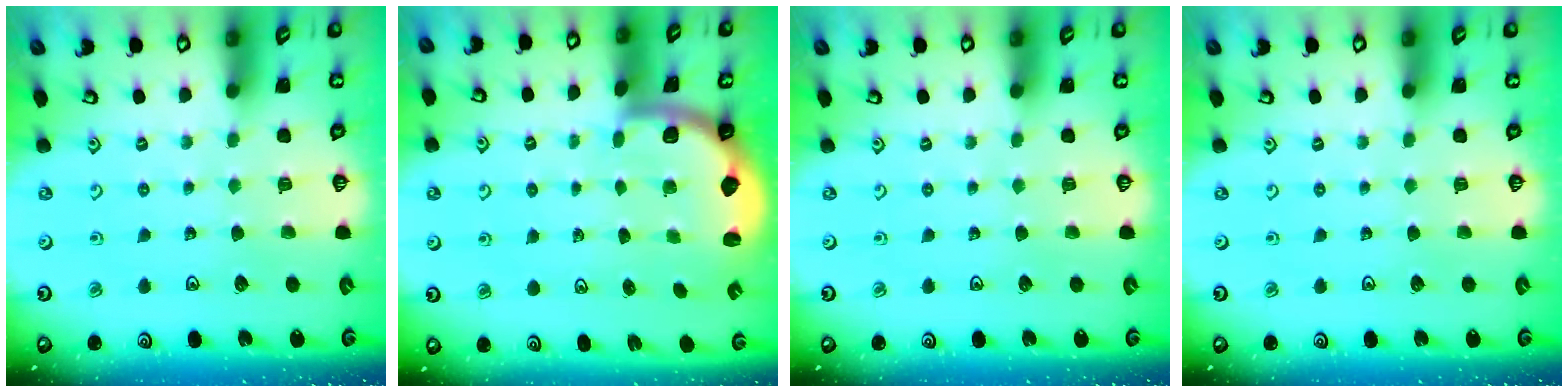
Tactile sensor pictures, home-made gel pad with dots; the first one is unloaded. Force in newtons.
{"total": 2.0, "press": 2.0, "slide": 0.5}
{"total": 0.0}
{"total": 0.0}